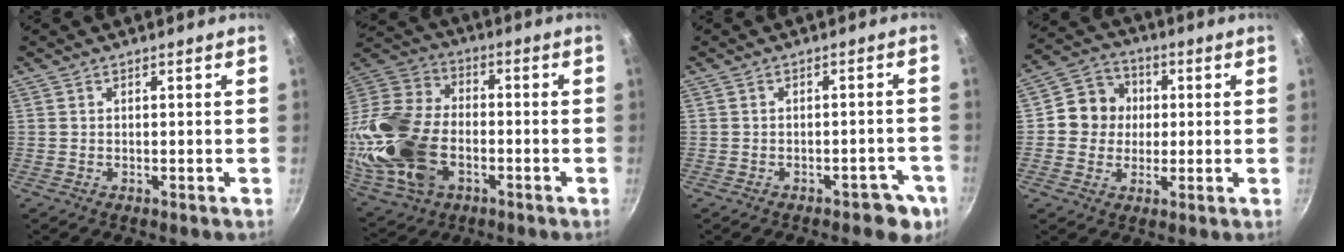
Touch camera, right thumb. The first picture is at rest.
{"total": 23.3, "force": [-5.2, 15.6, 16.5], "torque": [-0.343, 0.026, -0.096]}
{"total": 5.8, "force": [-3.1, 3.2, 3.8], "torque": [-0.010, 0.030, -0.022]}
{"total": 8.9, "force": [0.7, 8.4, 3.1], "torque": [-0.013, 0.015, -0.006]}